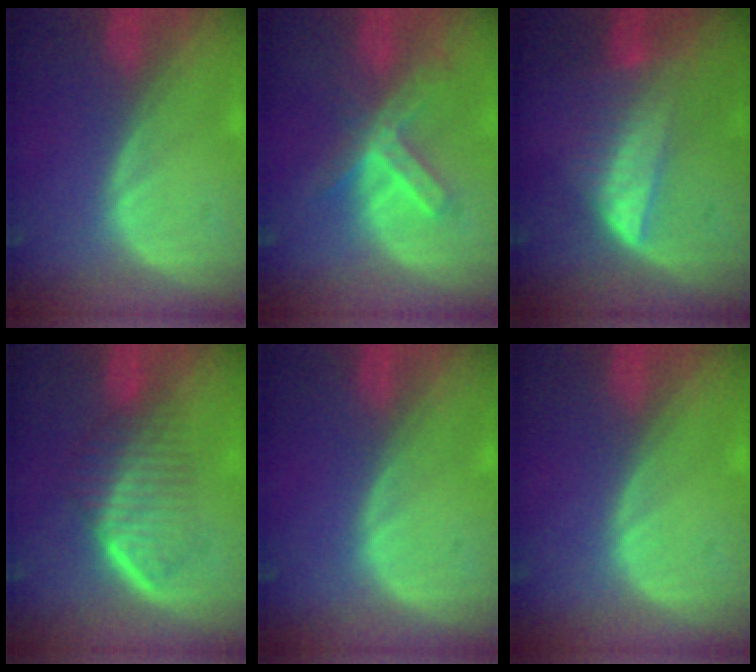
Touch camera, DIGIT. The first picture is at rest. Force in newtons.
{"total": 6.6, "press": 5.8, "slide": 3.1}
{"total": 6.3, "press": 6.2, "slide": 1.0}
{"total": 6.9, "press": 6.0, "slide": 3.4}
{"total": 0.0}
{"total": 0.0}